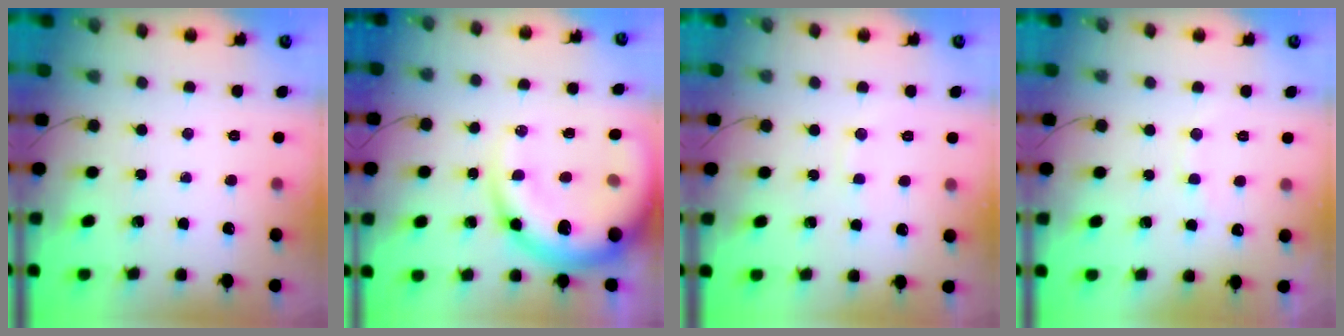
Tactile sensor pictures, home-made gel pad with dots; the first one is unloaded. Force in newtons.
{"total": 22.7, "press": 22.2, "slide": 5.0}
{"total": 5.4, "press": 5.3, "slide": 1.4}
{"total": 7.2, "press": 7.1, "slide": 1.4}